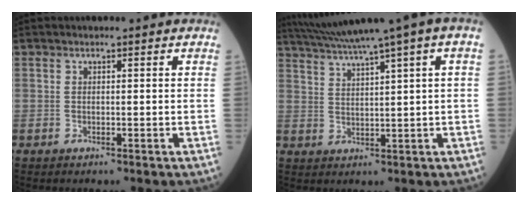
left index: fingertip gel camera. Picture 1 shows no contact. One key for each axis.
{"total": 10.3, "fx": 7.4, "fy": -1.7, "fz": 7.0, "tx": -0.119, "ty": 0.029, "tz": 0.116}